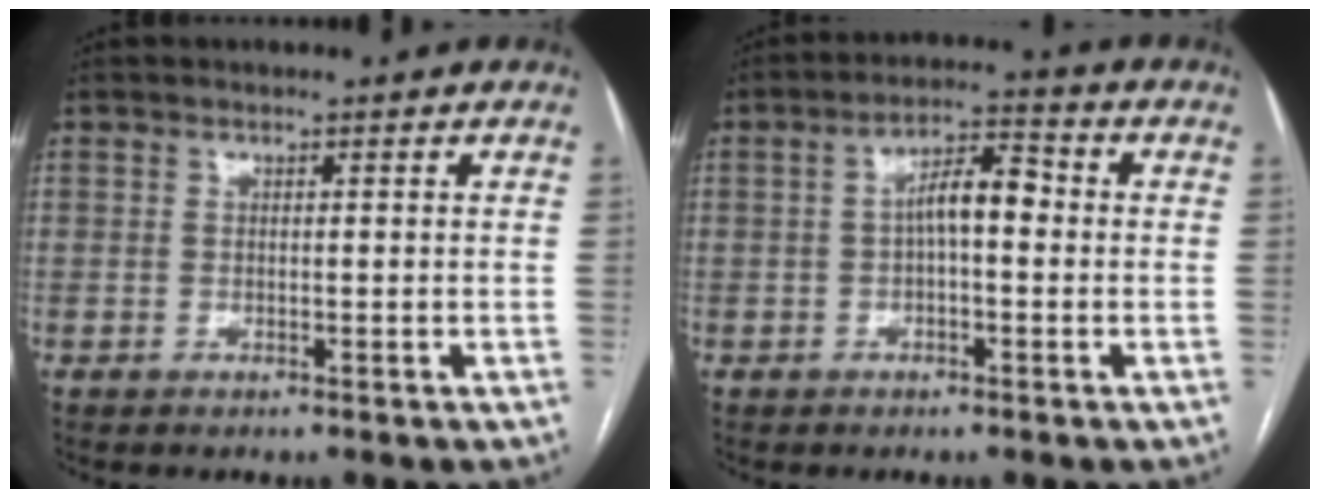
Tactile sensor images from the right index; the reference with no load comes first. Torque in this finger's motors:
{"motor_torque": [1.03, 0.02, 0.44, 0.10]}